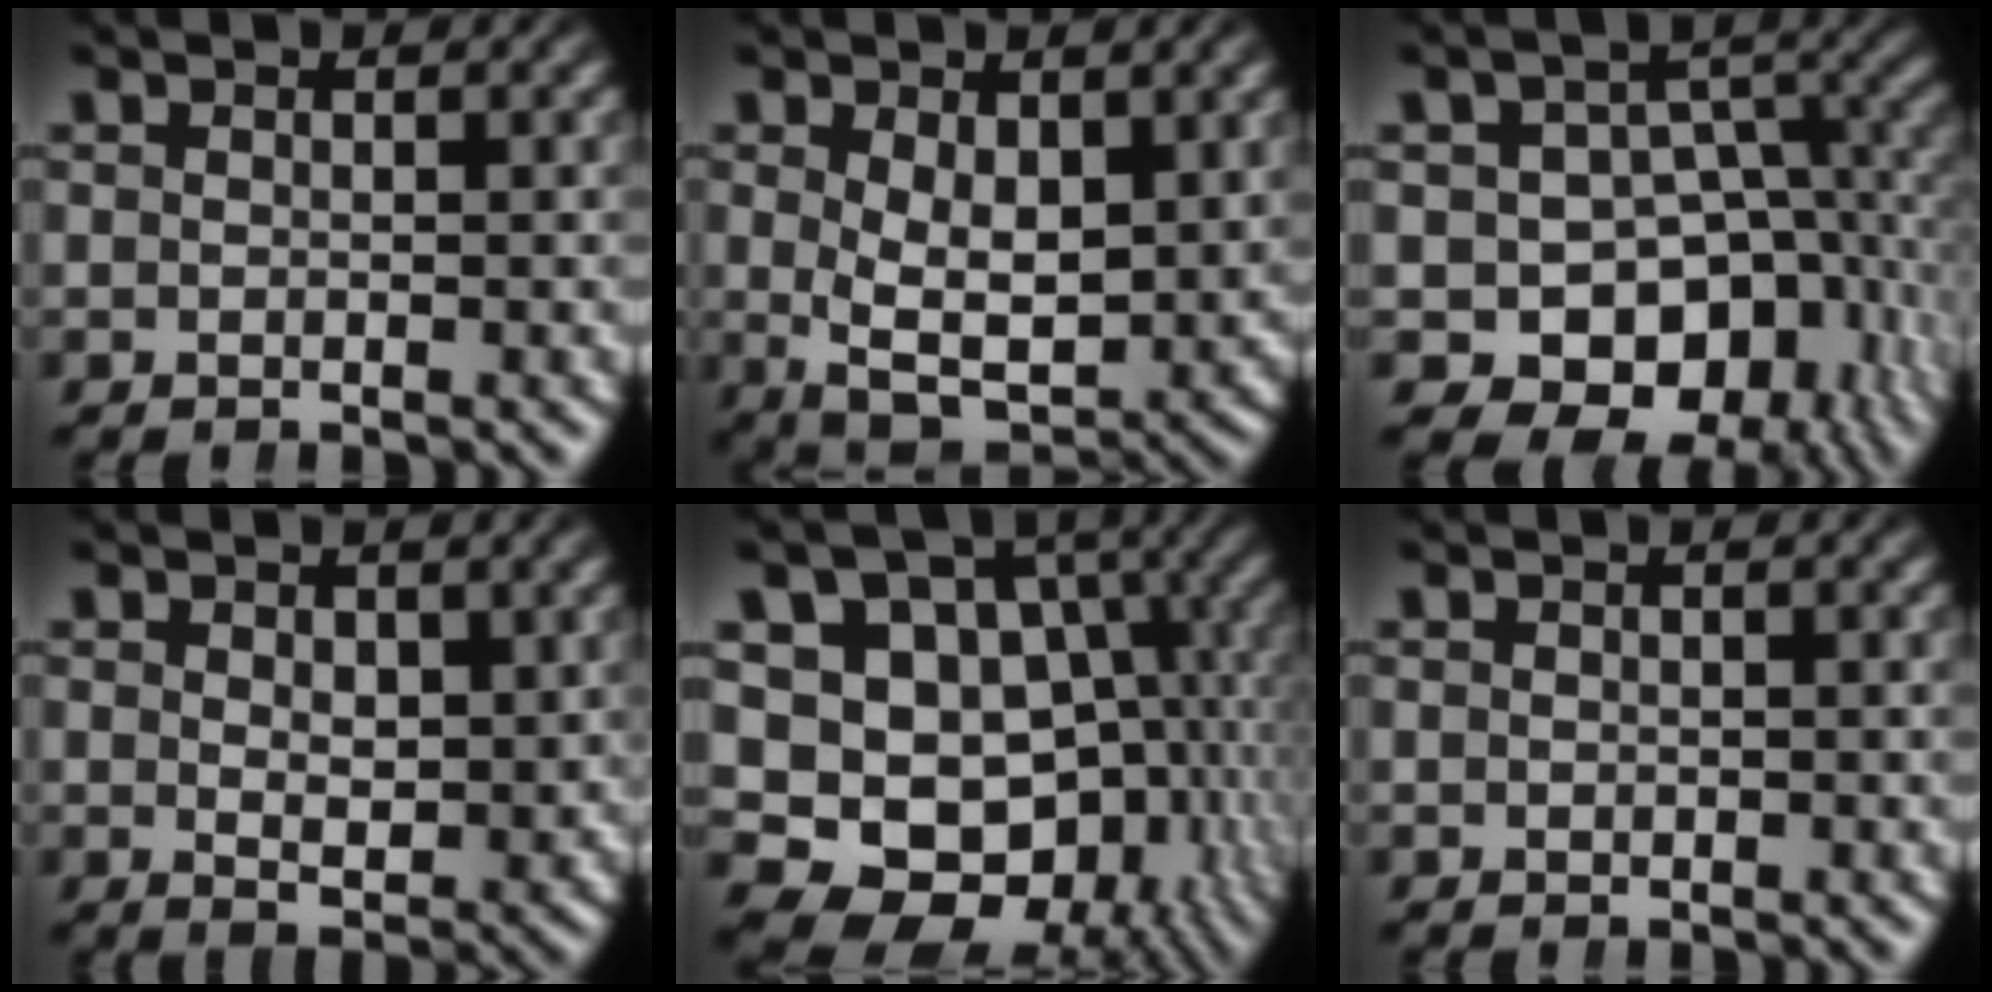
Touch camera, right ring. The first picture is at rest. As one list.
[{"total": 6.7, "force": [-0.8, 4.9, 4.5], "torque": [-0.085, -0.038, 0.001]}, {"total": 17.0, "force": [-4.7, 13.7, 8.8], "torque": [-0.155, -0.077, -0.057]}, {"total": 2.2, "force": [0.4, 1.1, 1.9], "torque": [-0.023, -0.020, 0.020]}, {"total": 23.8, "force": [-4.1, 20.0, 12.2], "torque": [-0.259, -0.101, -0.051]}, {"total": 0.0}]